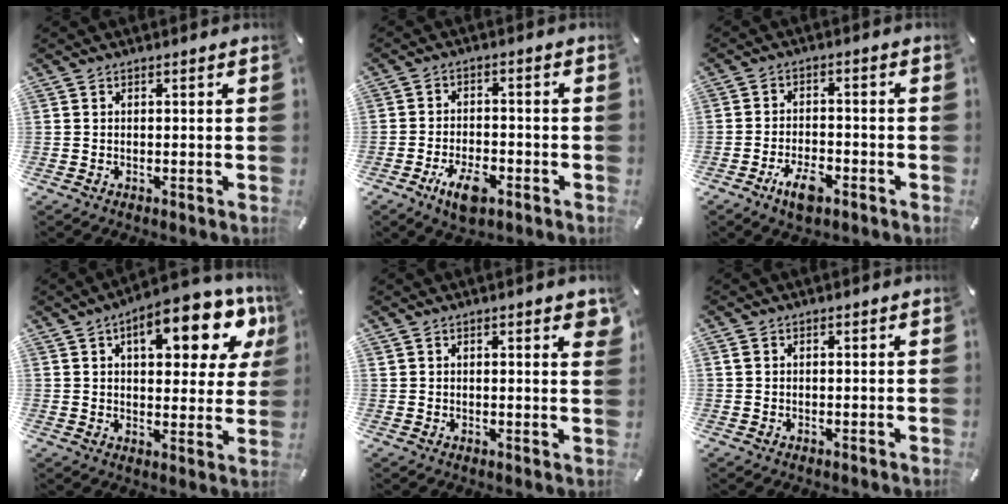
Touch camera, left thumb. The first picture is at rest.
{"total": 7.4, "force": [-4.1, 3.5, 5.0], "torque": [-0.098, 0.015, -0.071]}
{"total": 6.5, "force": [-3.9, 2.9, 4.2], "torque": [-0.089, 0.014, -0.071]}
{"total": 17.0, "force": [7.8, 7.7, 13.0], "torque": [-0.163, -0.035, 0.120]}
{"total": 2.3, "force": [1.6, 0.6, 1.6], "torque": [-0.027, -0.002, 0.027]}
{"total": 0.9, "force": [0.3, 0.8, 0.4], "torque": [-0.008, 0.004, 0.005]}